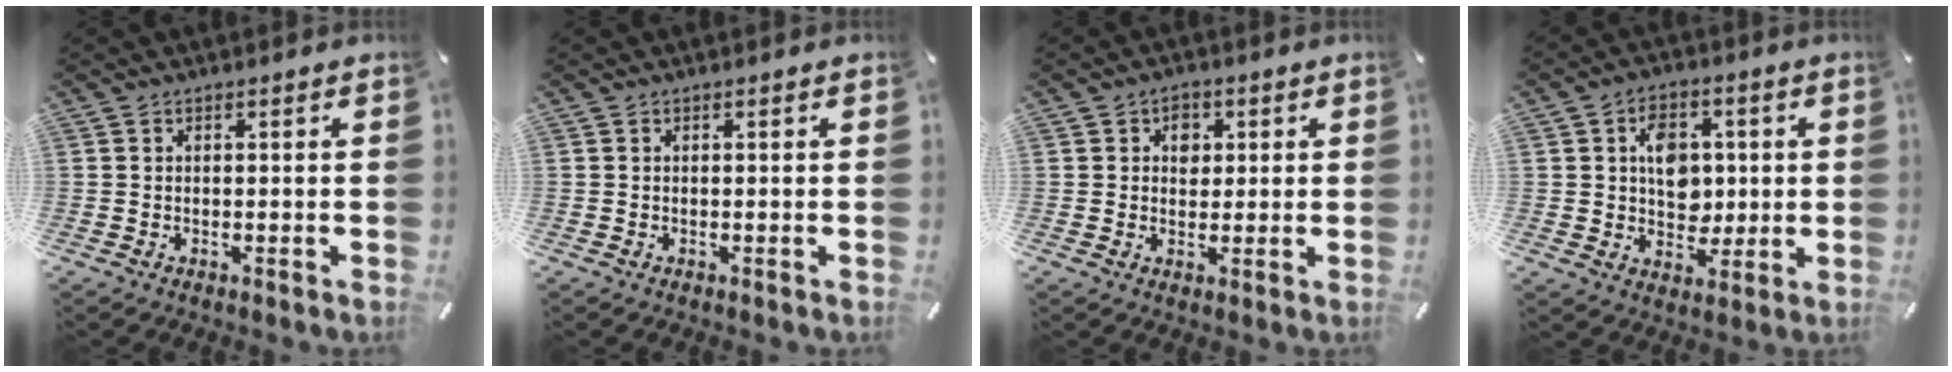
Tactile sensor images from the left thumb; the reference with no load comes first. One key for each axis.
{"total": 0.0}
{"total": 3.8, "fx": 0.9, "fy": 3.1, "fz": 1.9, "tx": -0.010, "ty": -0.005, "tz": 0.008}
{"total": 9.0, "fx": 1.2, "fy": 7.4, "fz": 4.9, "tx": -0.060, "ty": 0.004, "tz": 0.020}